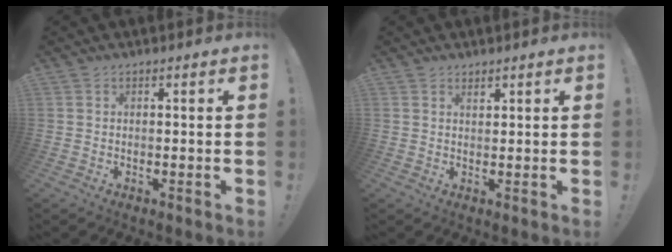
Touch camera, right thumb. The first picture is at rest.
{"total": 1.3, "force": [1.1, 0.5, 0.4], "torque": [0.009, -0.007, 0.018]}